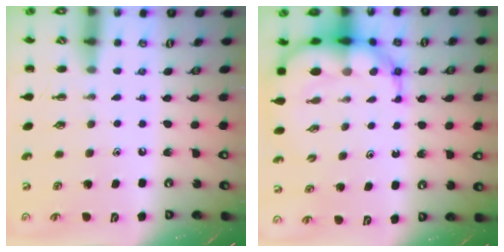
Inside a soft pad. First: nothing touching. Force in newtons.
{"total": 11.1, "press": 10.7, "slide": 3.1}